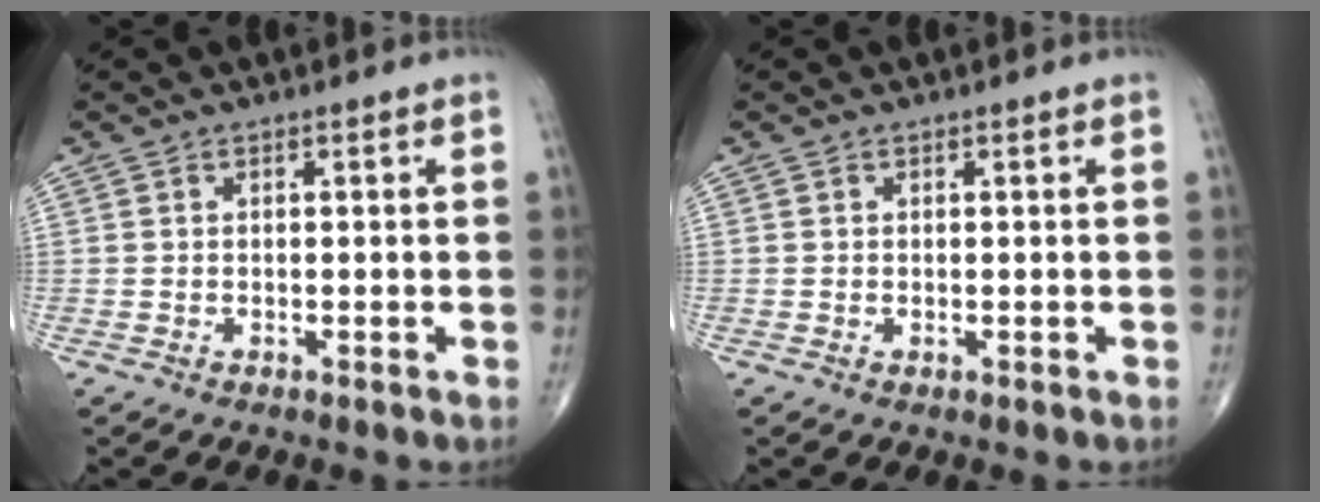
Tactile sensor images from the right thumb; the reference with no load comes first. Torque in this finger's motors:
{"motor_torque": [-0.25, 0.01, -0.18, -0.08, -0.03]}